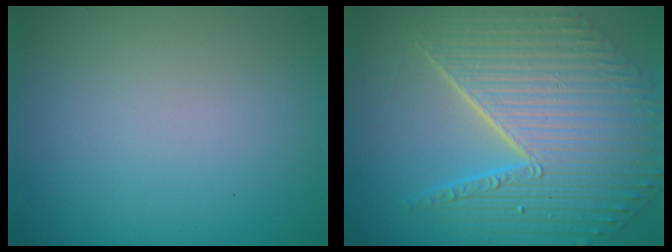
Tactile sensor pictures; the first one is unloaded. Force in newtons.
{"total": 11.1, "press": 7.3, "slide": 8.4}